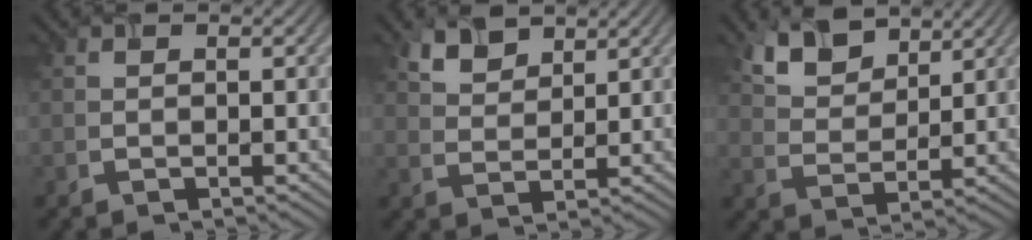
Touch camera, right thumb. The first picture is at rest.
{"total": 3.6, "force": [2.6, 1.8, 1.7], "torque": [-0.047, 0.000, 0.063]}
{"total": 6.0, "force": [4.0, 3.1, 3.2], "torque": [-0.078, 0.004, 0.087]}